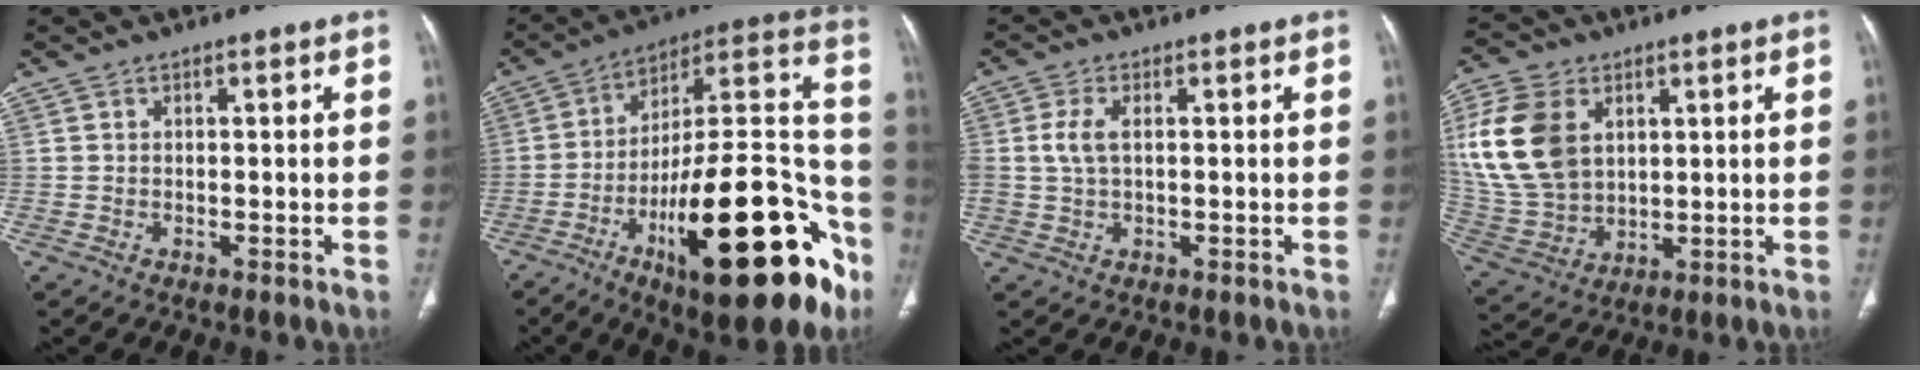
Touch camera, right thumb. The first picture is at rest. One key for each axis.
{"total": 33.1, "fx": -14.0, "fy": 11.7, "fz": 27.6, "tx": -0.337, "ty": 0.073, "tz": -0.208}
{"total": 4.3, "fx": 0.6, "fy": 2.3, "fz": 3.6, "tx": -0.092, "ty": 0.006, "tz": 0.012}
{"total": 18.0, "fx": 5.0, "fy": 12.5, "fz": 11.9, "tx": -0.250, "ty": -0.012, "tz": 0.110}